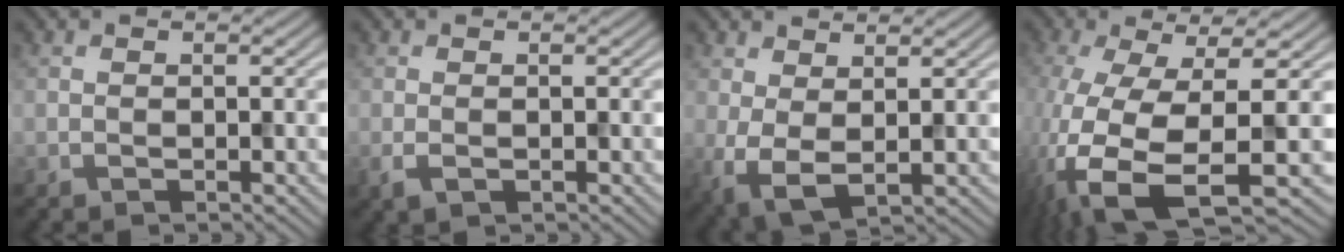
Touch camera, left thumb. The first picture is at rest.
{"total": 1.5, "force": [-0.5, 0.7, 1.3], "torque": [-0.032, -0.006, -0.008]}
{"total": 4.7, "force": [0.8, 2.3, 4.0], "torque": [-0.100, -0.004, 0.015]}
{"total": 13.0, "force": [-3.4, 4.6, 11.7], "torque": [-0.274, -0.032, -0.049]}